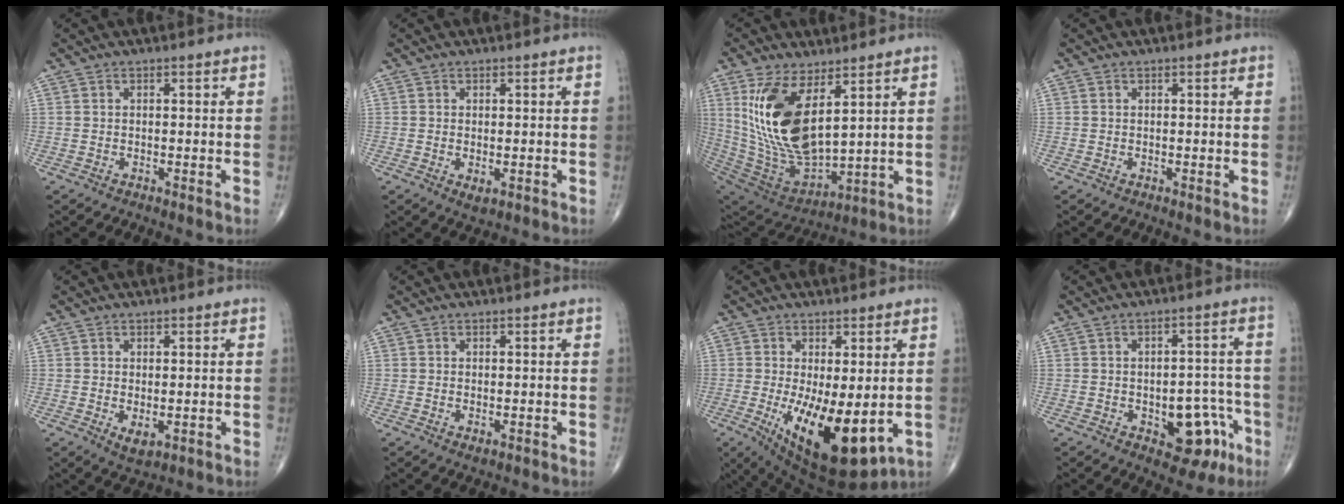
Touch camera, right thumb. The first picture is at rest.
{"total": 1.8, "force": [-0.3, 0.9, 1.5], "torque": [-0.022, -0.004, -0.002]}
{"total": 19.6, "force": [6.6, 9.1, 16.1], "torque": [-0.311, -0.038, 0.146]}
{"total": 0.0}
{"total": 3.0, "force": [-0.5, 1.6, 2.5], "torque": [-0.036, -0.008, 0.002]}
{"total": 0.9, "force": [-0.2, 0.5, 0.8], "torque": [-0.014, -0.004, -0.001]}
{"total": 15.8, "force": [-3.1, 6.3, 14.2], "torque": [-0.227, -0.034, -0.025]}
{"total": 10.8, "force": [-4.2, 6.2, 7.7], "torque": [-0.056, 0.038, -0.045]}